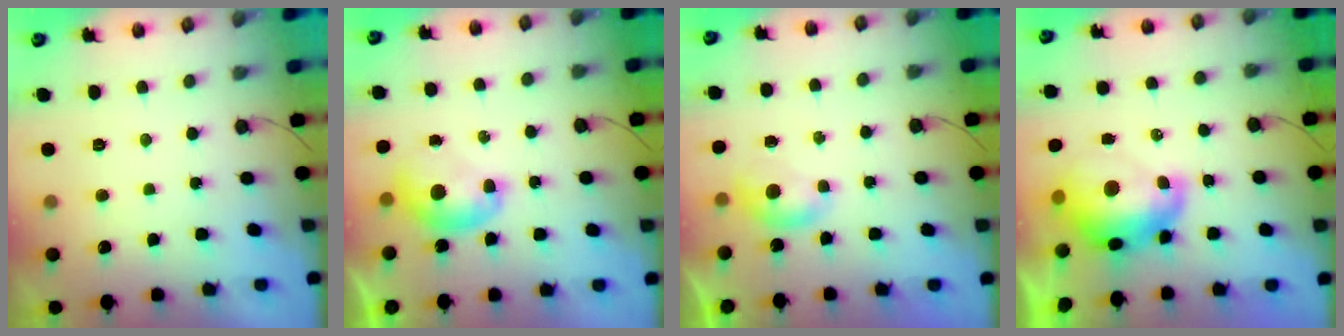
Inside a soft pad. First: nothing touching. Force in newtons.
{"total": 7.1, "press": 7.0, "slide": 1.3}
{"total": 4.2, "press": 4.2, "slide": 0.4}
{"total": 11.8, "press": 11.7, "slide": 1.3}